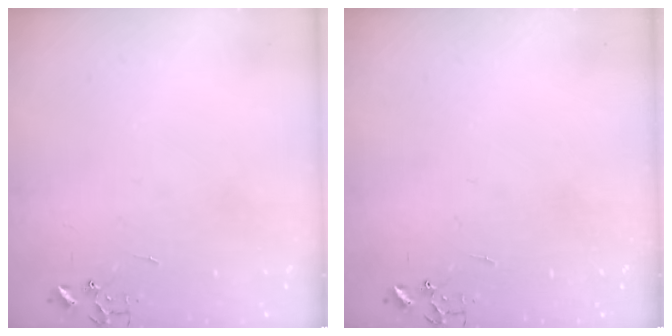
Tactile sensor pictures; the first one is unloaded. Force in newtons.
{"total": 0.0}